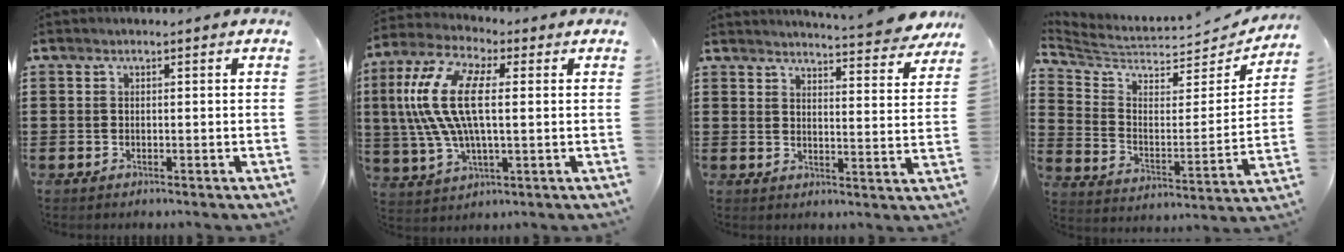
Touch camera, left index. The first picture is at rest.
{"total": 13.7, "force": [2.4, 5.7, 12.2], "torque": [-0.281, -0.004, 0.036]}
{"total": 5.1, "force": [4.9, -0.5, 1.4], "torque": [-0.030, -0.035, 0.082]}
{"total": 5.1, "force": [4.5, 1.7, 1.8], "torque": [-0.065, -0.041, 0.075]}